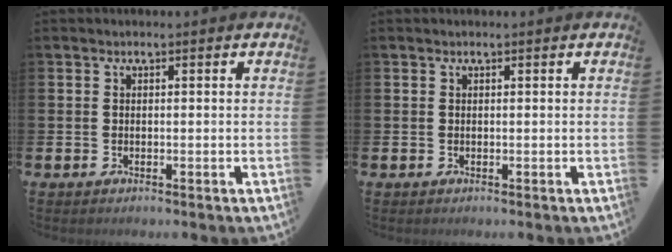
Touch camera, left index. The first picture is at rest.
{"total": 0.0}